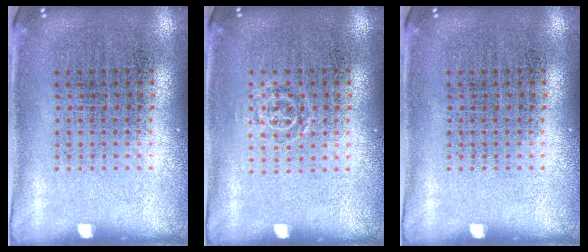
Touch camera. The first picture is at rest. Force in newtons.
{"total": 0.7, "press": 0.6, "slide": 0.5}
{"total": 0.0}